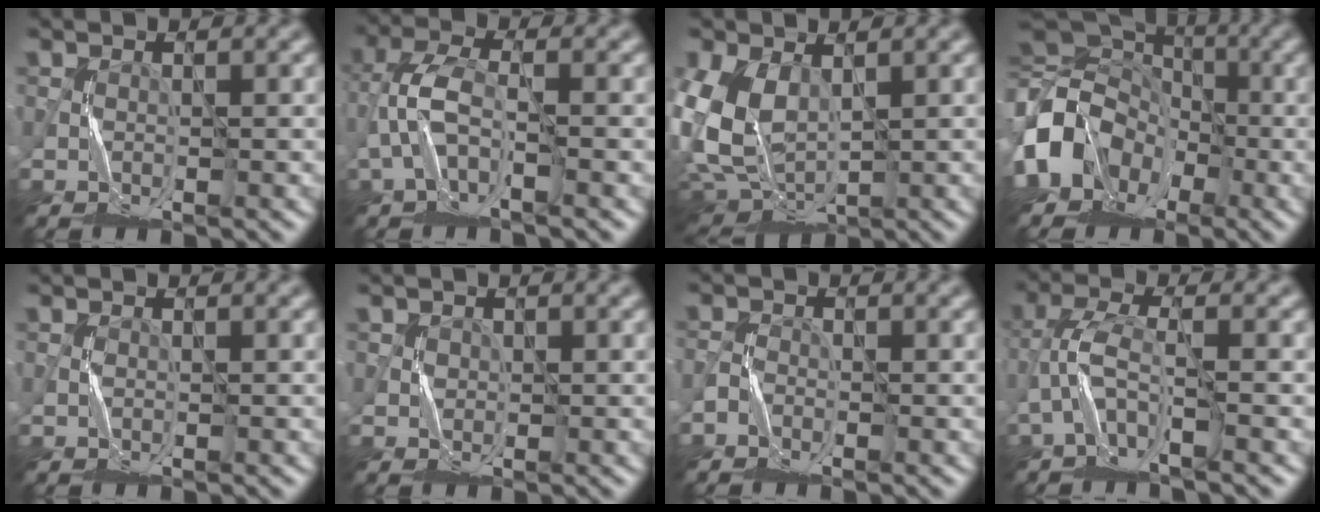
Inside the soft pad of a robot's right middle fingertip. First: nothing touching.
{"total": 3.2, "force": [-1.6, 1.1, 2.6], "torque": [-0.065, 0.012, -0.039]}
{"total": 6.7, "force": [0.8, 4.3, 5.1], "torque": [-0.123, -0.007, 0.013]}
{"total": 13.3, "force": [-4.2, 10.9, 6.4], "torque": [-0.130, -0.004, -0.107]}
{"total": 0.0}
{"total": 1.1, "force": [0.4, 1.0, 0.0], "torque": [0.000, 0.002, 0.009]}
{"total": 1.3, "force": [-1.3, 0.4, 0.1], "torque": [-0.001, 0.005, -0.027]}
{"total": 3.2, "force": [-2.0, 0.5, 2.4], "torque": [-0.058, 0.011, -0.049]}